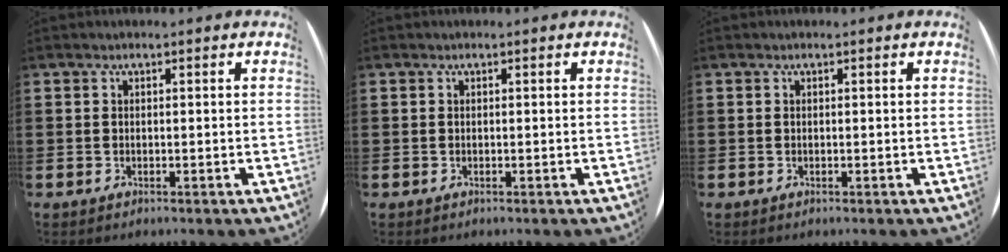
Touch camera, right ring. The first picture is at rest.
{"total": 0.0}
{"total": 0.0}